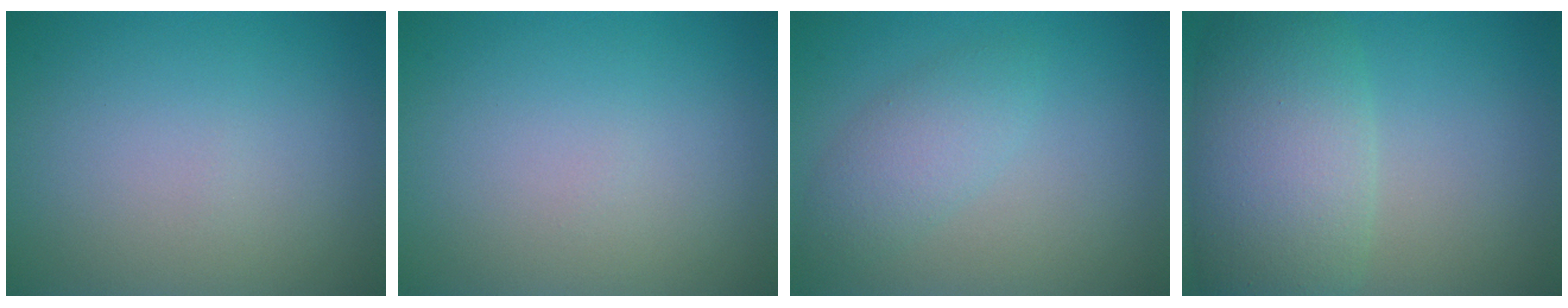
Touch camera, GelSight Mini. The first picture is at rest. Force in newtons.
{"total": 0.0}
{"total": 2.7, "press": 2.7, "slide": 0.1}
{"total": 8.4, "press": 8.4, "slide": 0.4}